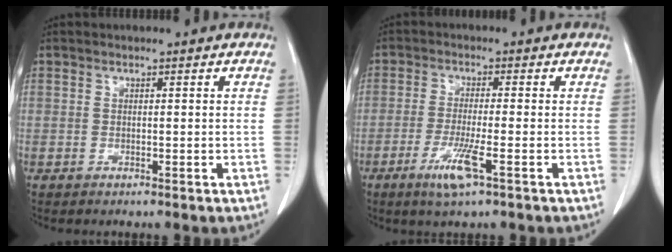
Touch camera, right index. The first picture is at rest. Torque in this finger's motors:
{"motor_torque": [0.16, -0.07, 0.08, 0.03]}